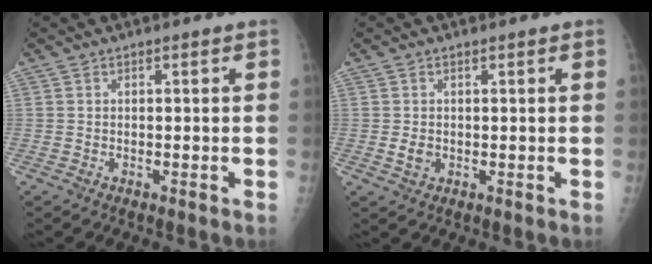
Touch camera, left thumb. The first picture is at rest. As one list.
[{"total": 1.9, "force": [0.0, 1.5, 1.1], "torque": [-0.016, -0.001, 0.005]}]